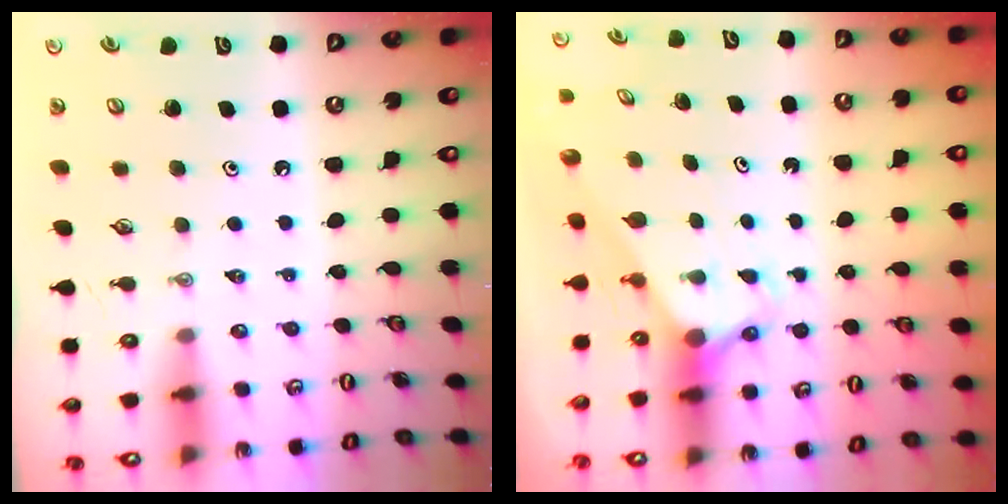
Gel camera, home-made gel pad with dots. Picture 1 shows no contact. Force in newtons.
{"total": 2.7, "press": 2.7, "slide": 0.0}